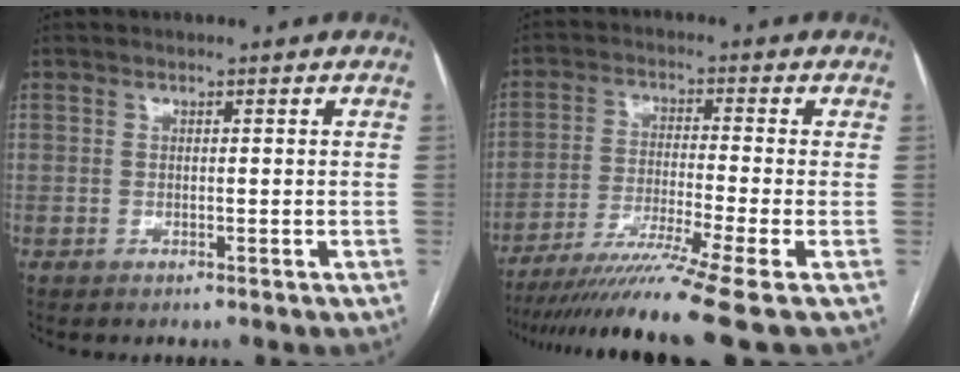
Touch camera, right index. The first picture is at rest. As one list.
[{"total": 12.8, "force": [-10.0, -3.4, 7.2], "torque": [-0.112, -0.037, -0.165]}]